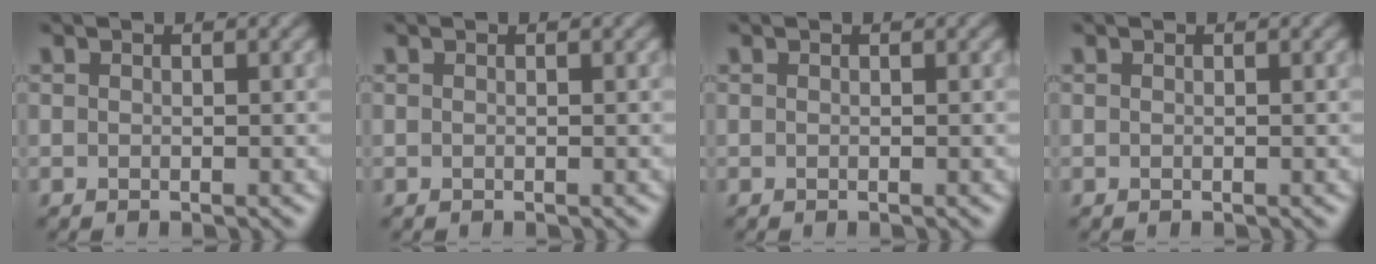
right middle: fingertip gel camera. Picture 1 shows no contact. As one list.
[{"total": 0.0}, {"total": 0.0}, {"total": 0.0}]